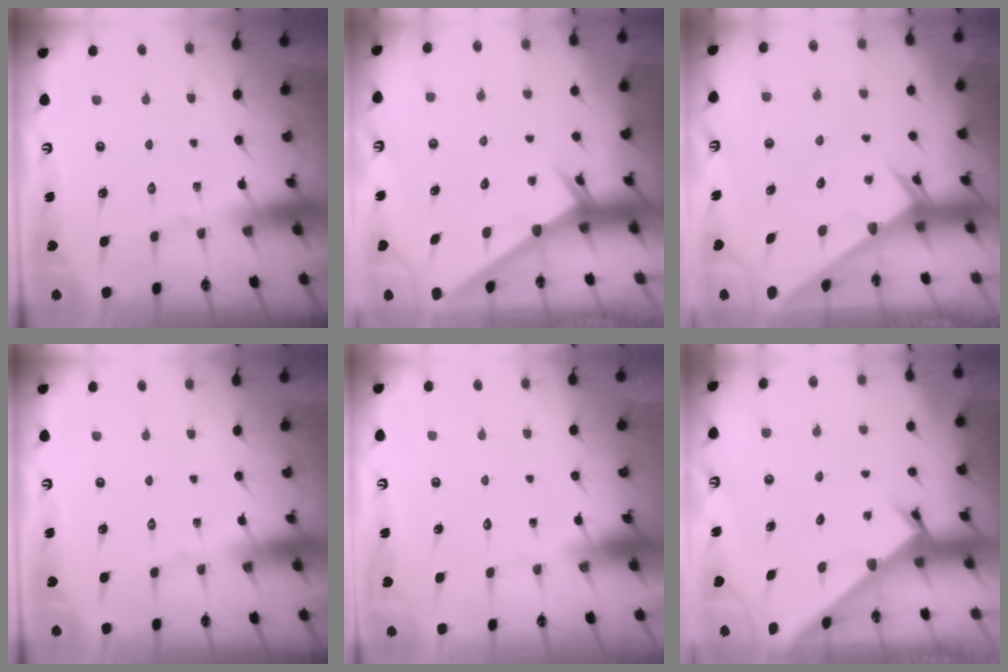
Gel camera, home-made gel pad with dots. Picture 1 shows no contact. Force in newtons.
{"total": 2.6, "press": 2.6, "slide": 0.0}
{"total": 2.4, "press": 2.4, "slide": 0.1}
{"total": 0.0}
{"total": 1.6, "press": 1.6, "slide": 0.1}
{"total": 2.2, "press": 2.2, "slide": 0.1}